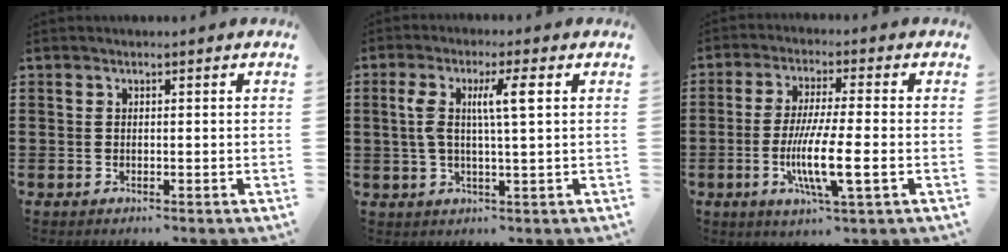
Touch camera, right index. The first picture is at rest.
{"total": 6.9, "force": [1.7, 1.0, 6.6], "torque": [-0.136, -0.001, 0.021]}
{"total": 9.4, "force": [-2.5, 1.0, 9.1], "torque": [-0.177, -0.020, -0.046]}